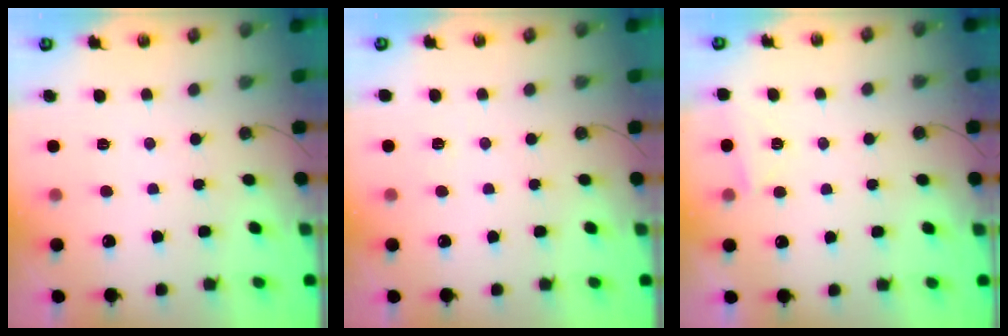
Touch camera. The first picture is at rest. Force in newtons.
{"total": 2.5, "press": 1.8, "slide": 1.7}
{"total": 2.1, "press": 1.9, "slide": 0.9}